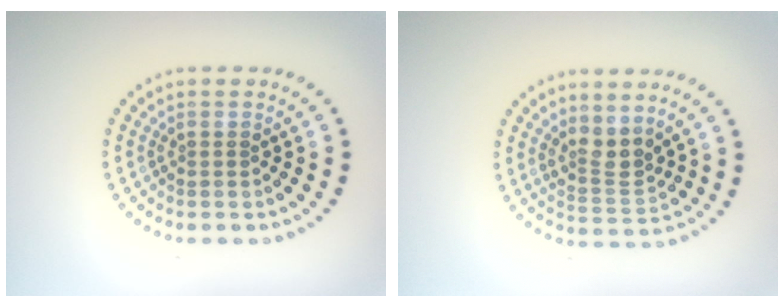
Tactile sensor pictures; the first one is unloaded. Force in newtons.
{"total": 2.5, "press": 2.0, "slide": 1.5}